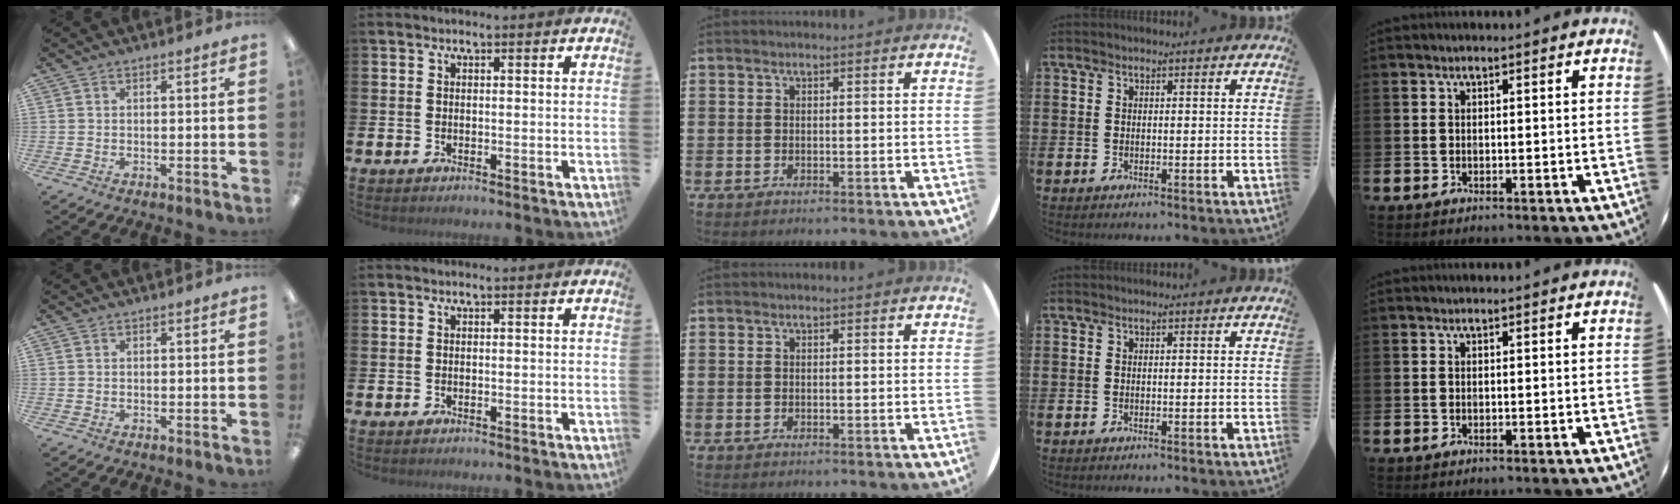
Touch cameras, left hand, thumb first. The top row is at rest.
{}